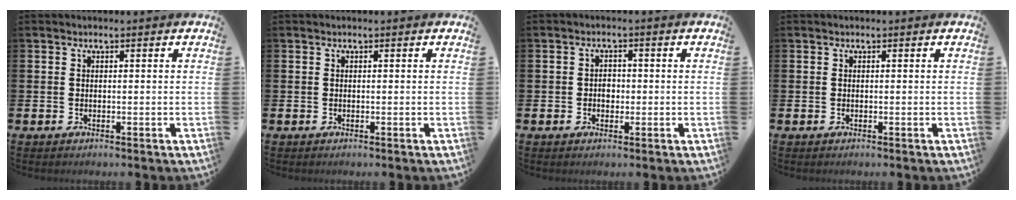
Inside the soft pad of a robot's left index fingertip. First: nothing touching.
{"total": 0.0}
{"total": 1.8, "force": [-0.3, 1.5, 1.0], "torque": [0.003, -0.001, -0.012]}
{"total": 0.0}